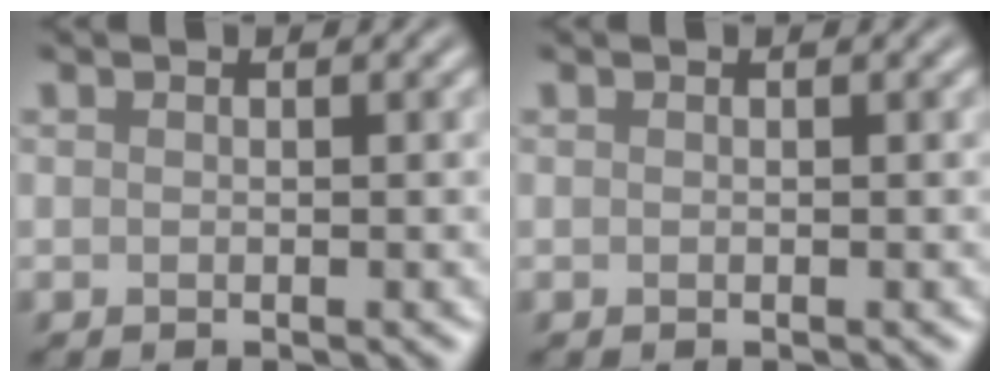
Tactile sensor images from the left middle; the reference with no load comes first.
{"total": 0.0}